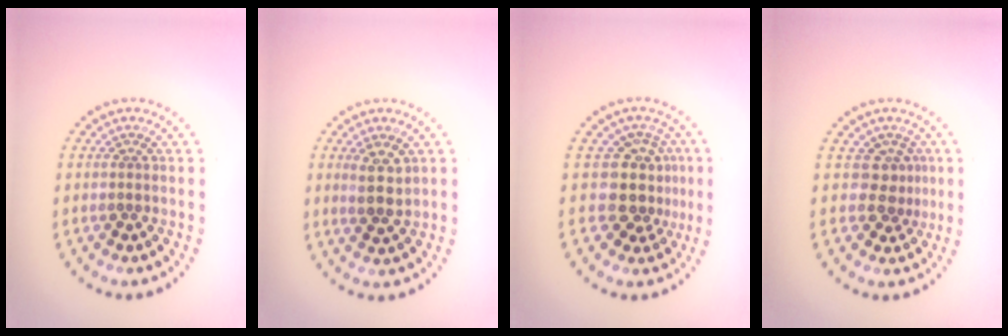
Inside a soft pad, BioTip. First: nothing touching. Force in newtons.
{"total": 2.3, "press": 2.1, "slide": 0.8}
{"total": 3.7, "press": 2.9, "slide": 2.4}
{"total": 2.2, "press": 1.6, "slide": 1.6}